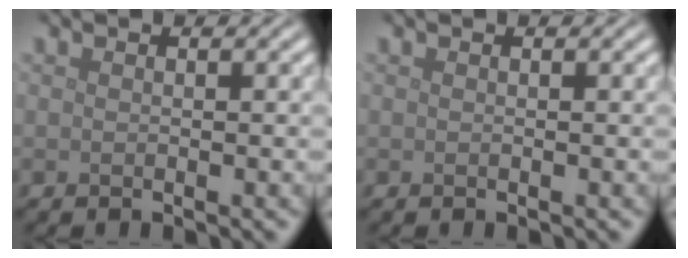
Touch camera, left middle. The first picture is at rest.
{"total": 0.0}